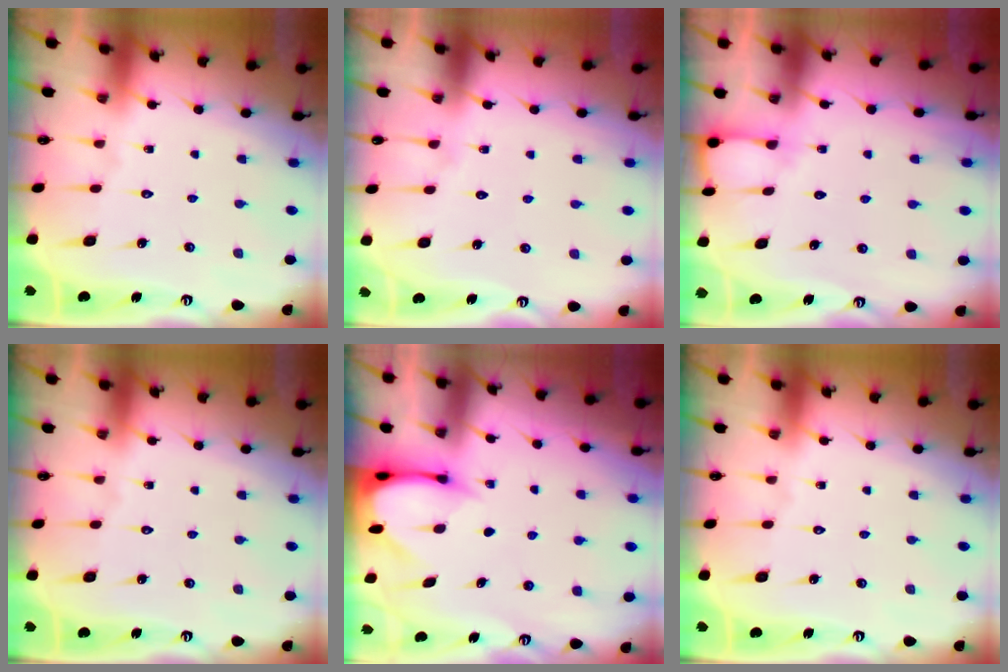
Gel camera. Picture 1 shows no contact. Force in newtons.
{"total": 3.2, "press": 3.2, "slide": 0.3}
{"total": 3.8, "press": 3.8, "slide": 0.3}
{"total": 0.0}
{"total": 3.3, "press": 3.3, "slide": 0.3}
{"total": 0.0}